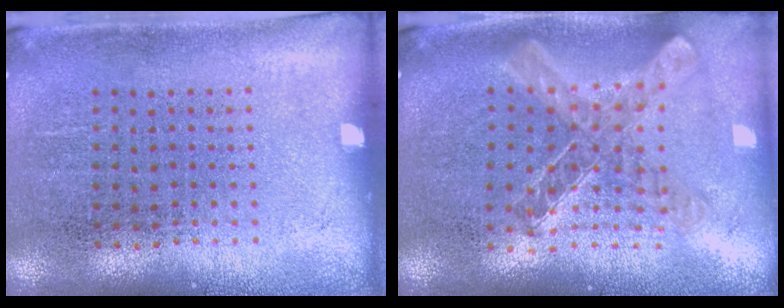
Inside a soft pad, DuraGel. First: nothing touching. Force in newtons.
{"total": 1.1, "press": 1.1, "slide": 0.2}